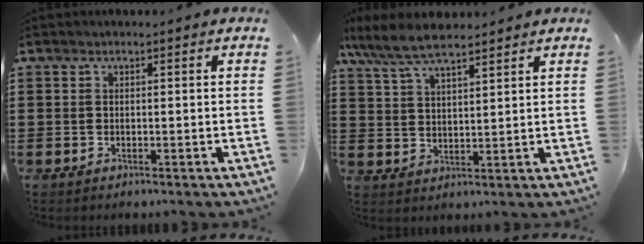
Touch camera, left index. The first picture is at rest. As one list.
[{"total": 6.9, "force": [5.8, 1.4, 3.4], "torque": [-0.084, -0.013, 0.107]}]